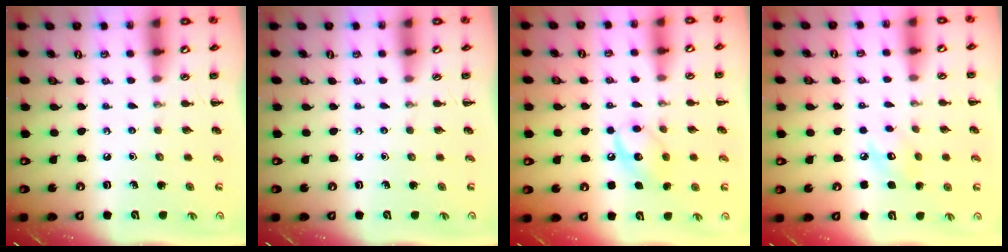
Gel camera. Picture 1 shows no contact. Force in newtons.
{"total": 0.0}
{"total": 10.6, "press": 10.6, "slide": 1.3}
{"total": 6.1, "press": 6.0, "slide": 0.9}